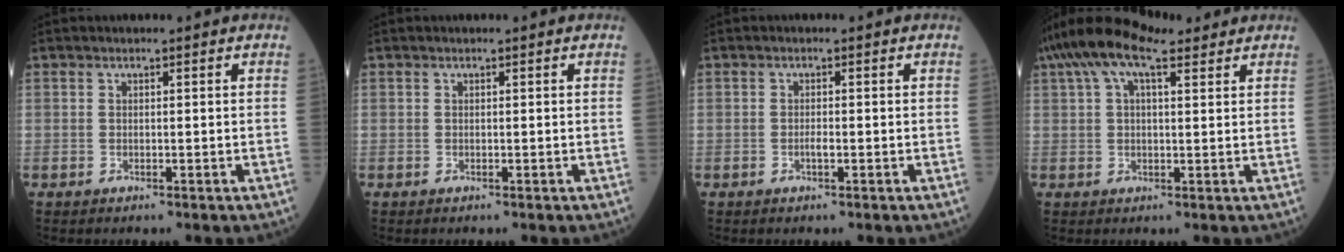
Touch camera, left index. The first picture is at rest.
{"total": 0.0}
{"total": 0.9, "force": [-0.4, 0.2, 0.8], "torque": [-0.018, 0.000, -0.007]}
{"total": 9.5, "force": [6.4, 2.9, 6.4], "torque": [-0.126, 0.046, 0.112]}